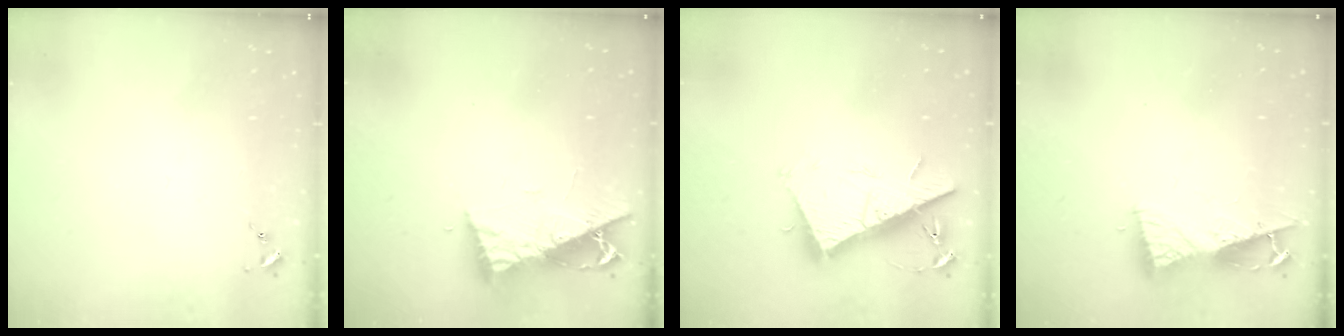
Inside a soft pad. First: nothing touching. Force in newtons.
{"total": 9.7, "press": 9.7, "slide": 0.7}
{"total": 17.5, "press": 17.5, "slide": 0.4}
{"total": 8.2, "press": 8.2, "slide": 0.7}